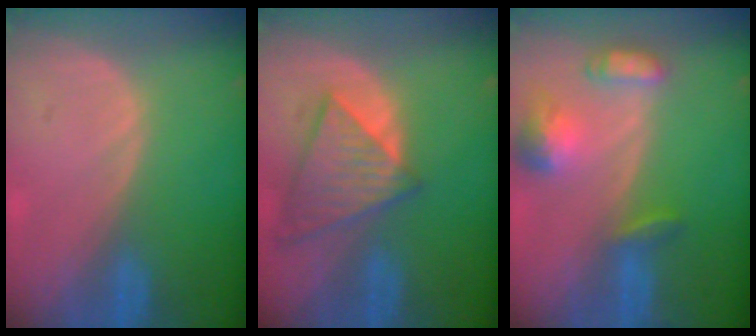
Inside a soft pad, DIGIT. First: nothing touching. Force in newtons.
{"total": 8.3, "press": 7.3, "slide": 3.9}
{"total": 6.8, "press": 6.4, "slide": 2.4}